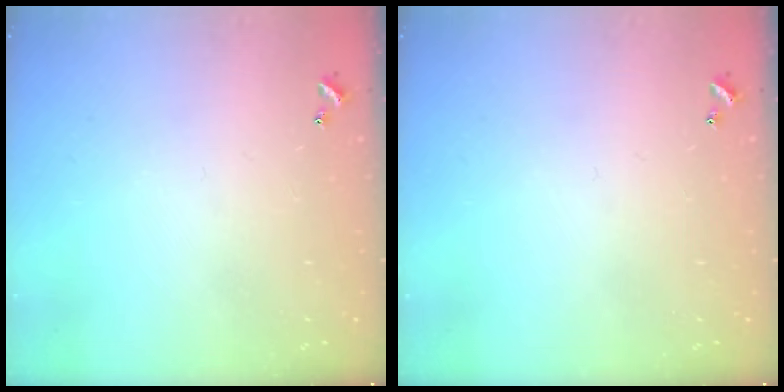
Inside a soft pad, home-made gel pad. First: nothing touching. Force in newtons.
{"total": 0.0}